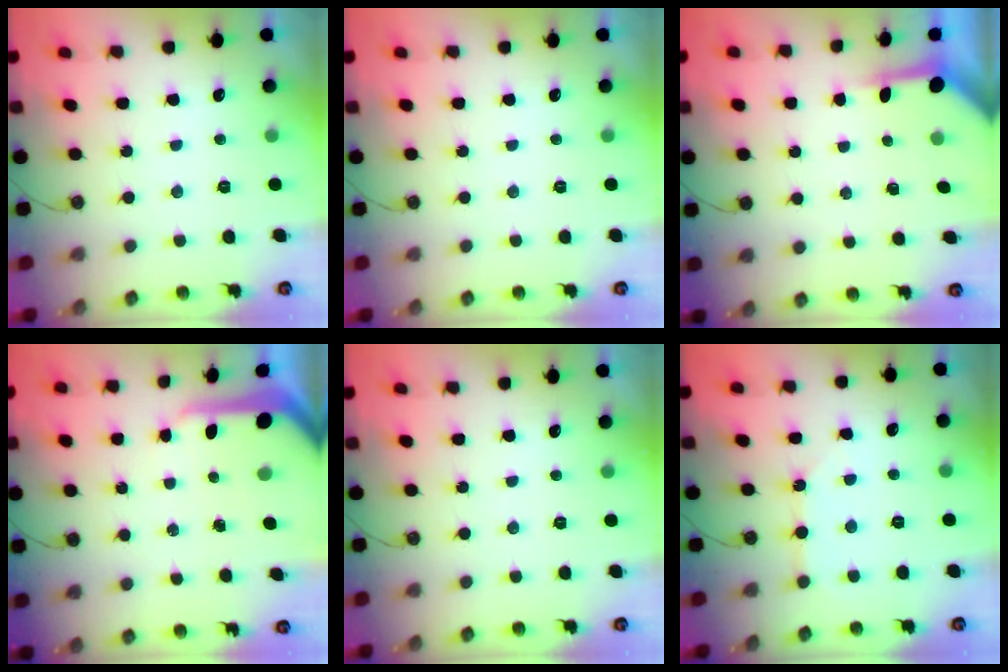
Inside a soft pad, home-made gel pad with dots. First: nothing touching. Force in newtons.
{"total": 0.0}
{"total": 3.9, "press": 3.9, "slide": 0.3}
{"total": 9.4, "press": 9.3, "slide": 1.0}
{"total": 0.0}
{"total": 2.2, "press": 2.2, "slide": 0.3}